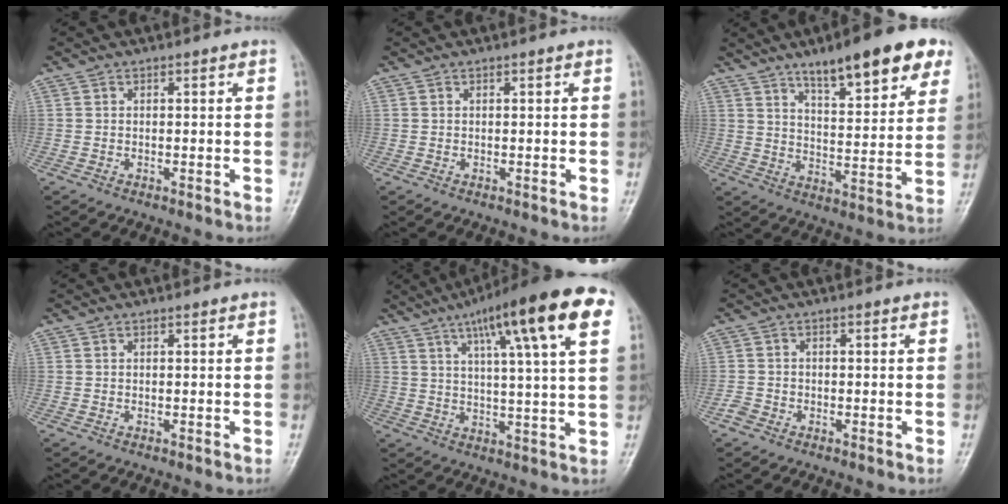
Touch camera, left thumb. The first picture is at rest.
{"total": 0.0}
{"total": 16.7, "force": [10.3, 4.5, 12.3], "torque": [-0.143, -0.042, 0.154]}
{"total": 0.0}
{"total": 19.6, "force": [9.3, 3.2, 16.9], "torque": [-0.242, 0.001, 0.133]}
{"total": 1.7, "force": [-1.3, 1.2, 0.3], "torque": [-0.003, 0.004, -0.028]}